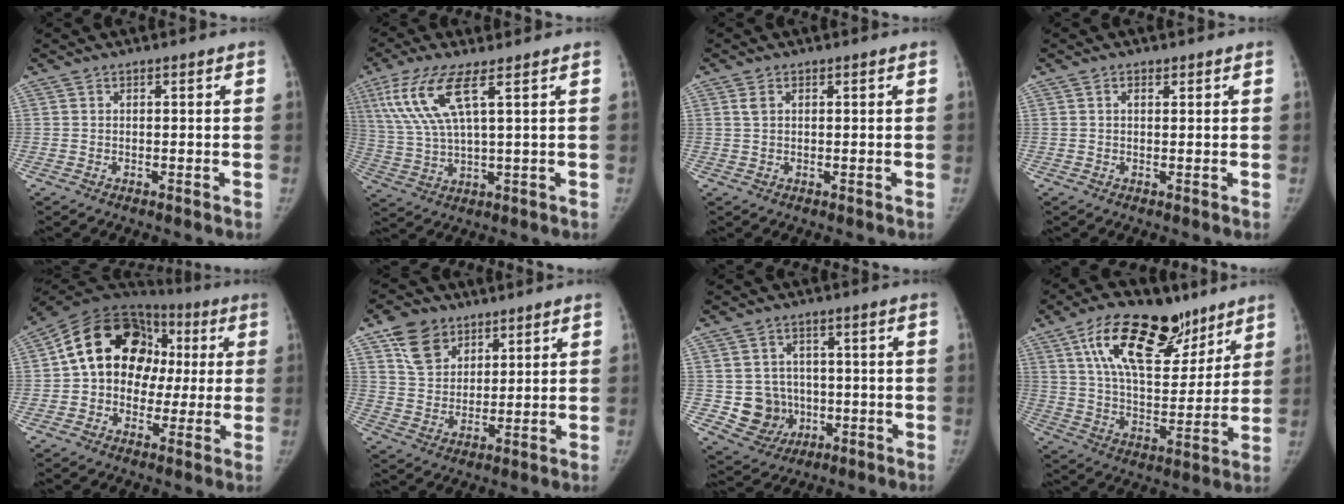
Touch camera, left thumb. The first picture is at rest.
{"total": 10.8, "force": [4.8, 2.5, 9.4], "torque": [-0.225, -0.014, 0.102]}
{"total": 1.4, "force": [0.5, 0.8, 1.0], "torque": [-0.022, 0.005, 0.013]}
{"total": 0.8, "force": [0.4, 0.5, 0.5], "torque": [-0.004, -0.003, 0.004]}
{"total": 18.8, "force": [1.9, 14.7, 11.5], "torque": [-0.156, 0.049, 0.023]}
{"total": 9.6, "force": [5.7, 6.7, 3.9], "torque": [-0.046, -0.025, 0.109]}
{"total": 8.4, "force": [-1.1, 8.0, 2.5], "torque": [-0.003, 0.007, -0.006]}
{"total": 21.9, "force": [12.5, 10.8, 14.4], "torque": [-0.198, -0.040, 0.216]}